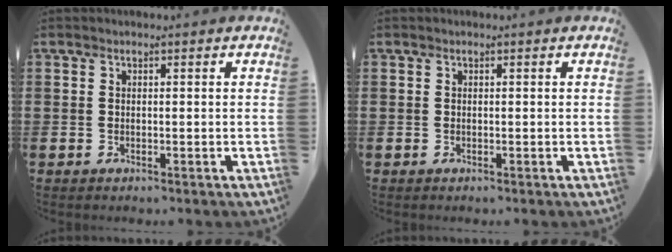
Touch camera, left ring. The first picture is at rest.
{"total": 0.0}